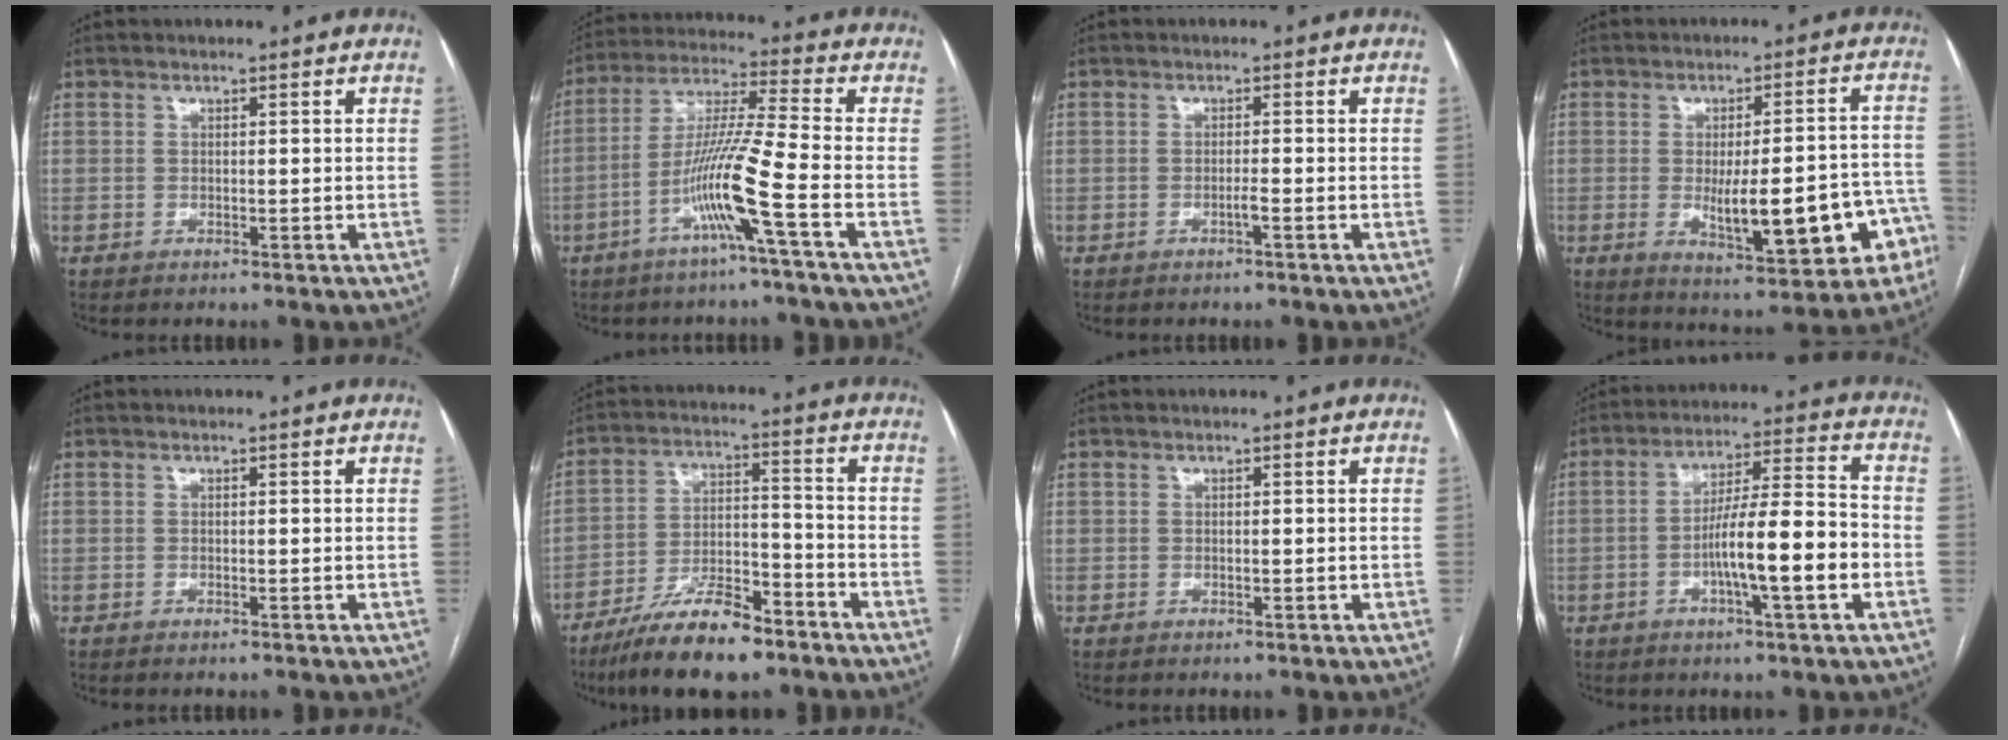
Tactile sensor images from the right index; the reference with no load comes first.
{"total": 10.9, "force": [-4.7, -1.8, 9.7], "torque": [-0.189, -0.001, -0.093]}
{"total": 0.9, "force": [-0.5, -0.2, 0.7], "torque": [-0.012, 0.001, -0.010]}
{"total": 15.4, "force": [-4.7, 3.6, 14.2], "torque": [-0.156, 0.020, -0.046]}
{"total": 0.0}
{"total": 13.1, "force": [-9.6, 3.3, 8.3], "torque": [-0.149, -0.003, -0.169]}
{"total": 0.0}
{"total": 11.9, "force": [-3.3, 0.8, 11.4], "torque": [-0.191, 0.011, -0.056]}